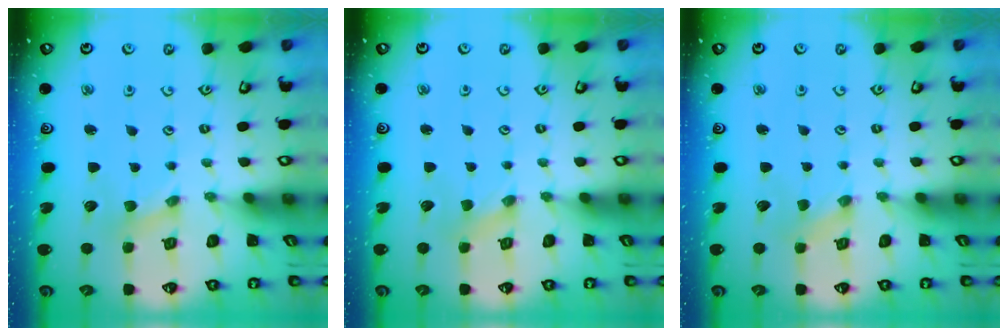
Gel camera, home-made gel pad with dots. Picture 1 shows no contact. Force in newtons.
{"total": 0.0}
{"total": 0.0}